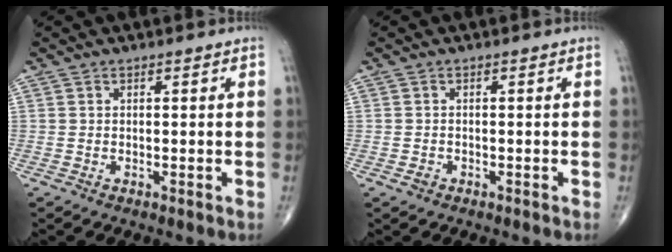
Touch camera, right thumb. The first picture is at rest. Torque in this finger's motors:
{"motor_torque": [1.50, 1.42, -0.11, -0.33, -0.01]}